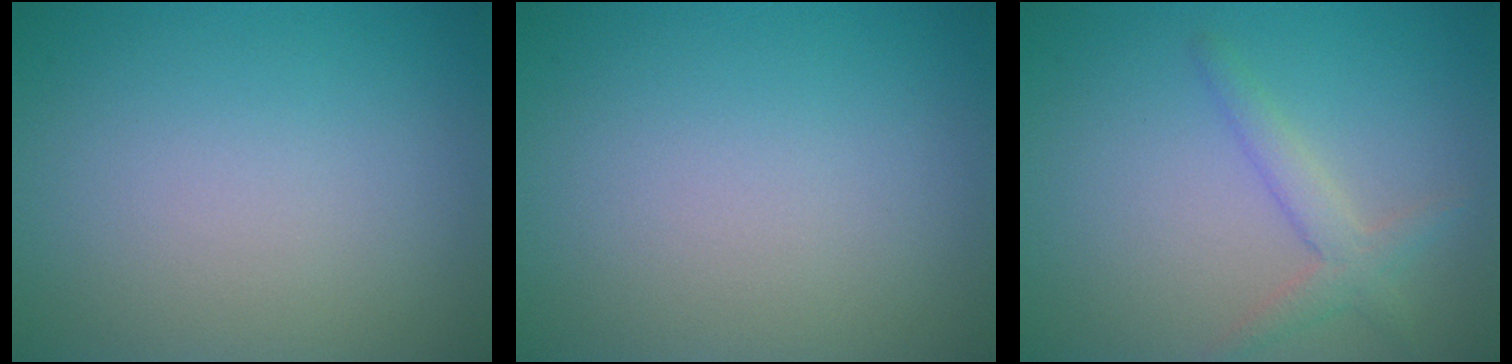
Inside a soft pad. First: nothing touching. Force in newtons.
{"total": 0.0}
{"total": 2.2, "press": 2.2, "slide": 0.1}